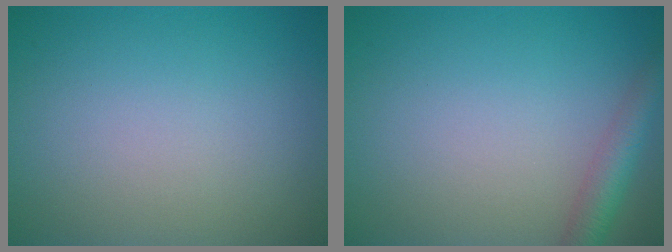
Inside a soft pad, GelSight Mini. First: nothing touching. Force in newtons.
{"total": 3.0, "press": 3.0, "slide": 0.1}